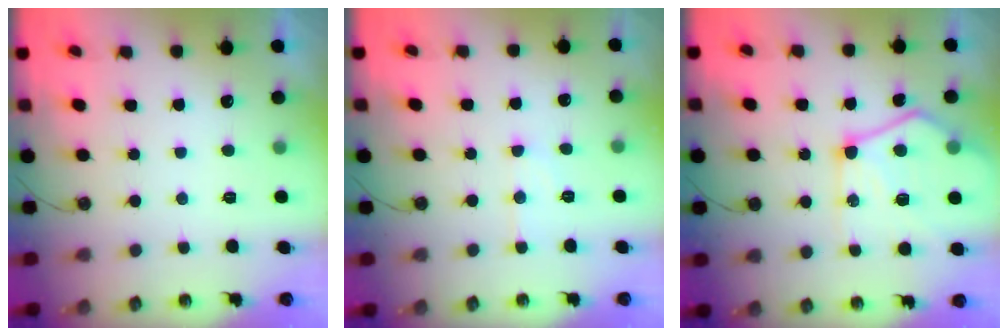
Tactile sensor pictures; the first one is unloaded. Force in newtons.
{"total": 6.2, "press": 6.2, "slide": 0.3}
{"total": 18.3, "press": 18.2, "slide": 1.7}